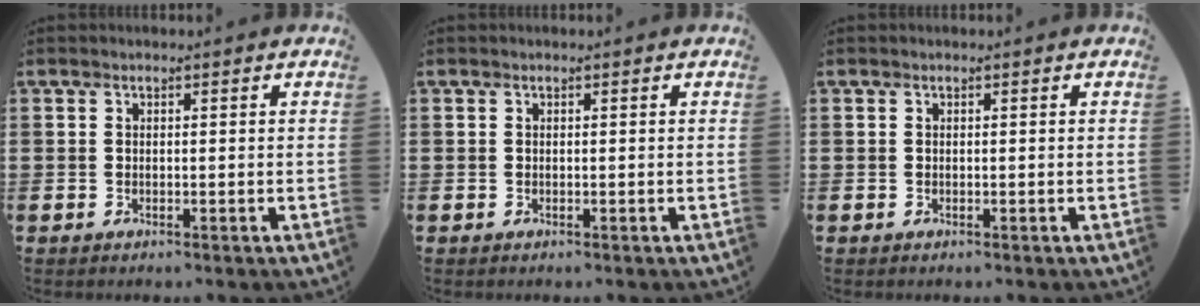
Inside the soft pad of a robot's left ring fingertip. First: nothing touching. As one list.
[{"total": 0.0}, {"total": 0.0}]